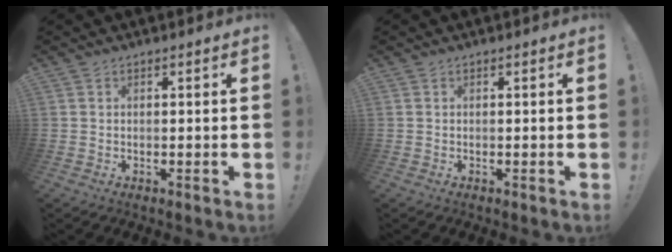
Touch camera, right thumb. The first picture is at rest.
{"total": 0.0}